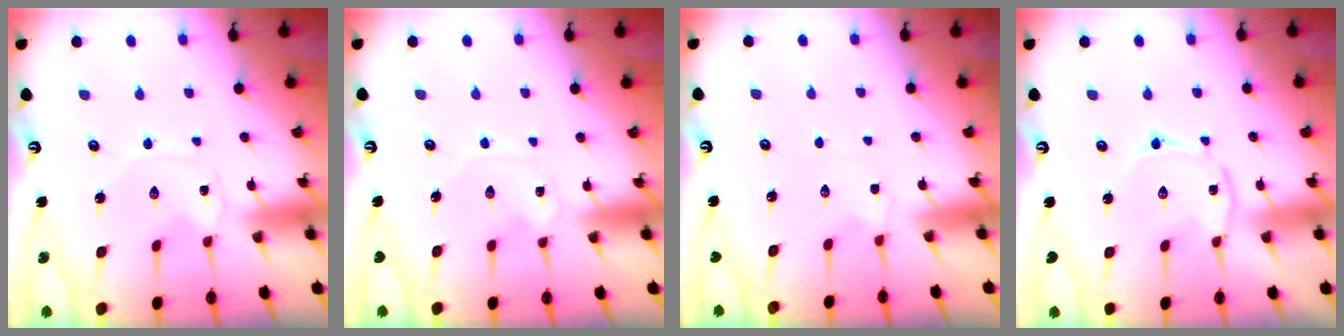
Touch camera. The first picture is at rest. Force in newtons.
{"total": 1.1, "press": 1.1, "slide": 0.2}
{"total": 1.9, "press": 1.9, "slide": 0.5}
{"total": 3.0, "press": 2.9, "slide": 0.4}